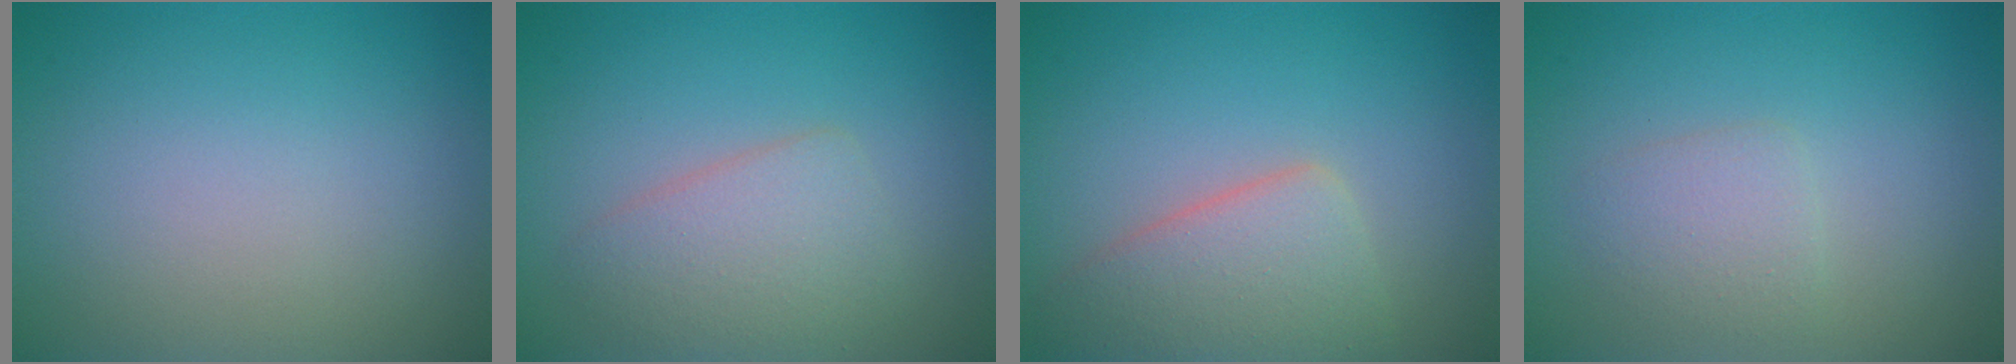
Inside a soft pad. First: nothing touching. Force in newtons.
{"total": 3.3, "press": 3.3, "slide": 0.1}
{"total": 4.6, "press": 4.5, "slide": 0.3}
{"total": 1.9, "press": 1.9, "slide": 0.1}